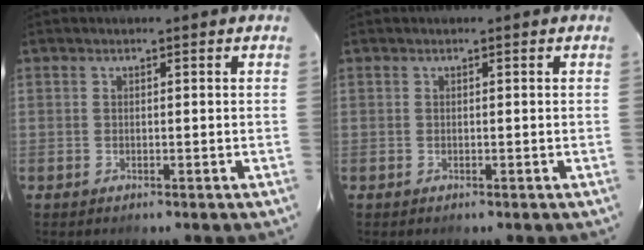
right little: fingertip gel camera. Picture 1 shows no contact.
{"total": 0.0}